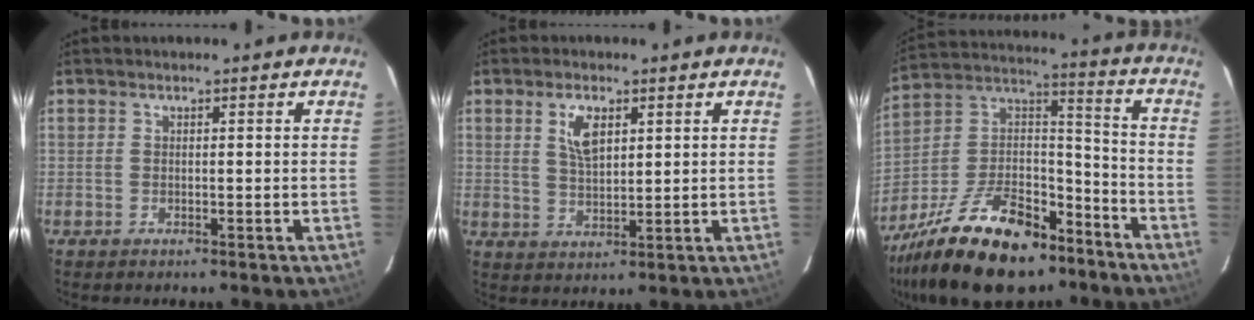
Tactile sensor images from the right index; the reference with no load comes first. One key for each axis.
{"total": 5.5, "fx": 2.3, "fy": 2.5, "fz": 4.3, "tx": -0.078, "ty": 0.004, "tz": 0.047}
{"total": 25.7, "fx": -17.1, "fy": 12.0, "fz": 15.0, "tx": -0.298, "ty": 0.019, "tz": -0.275}